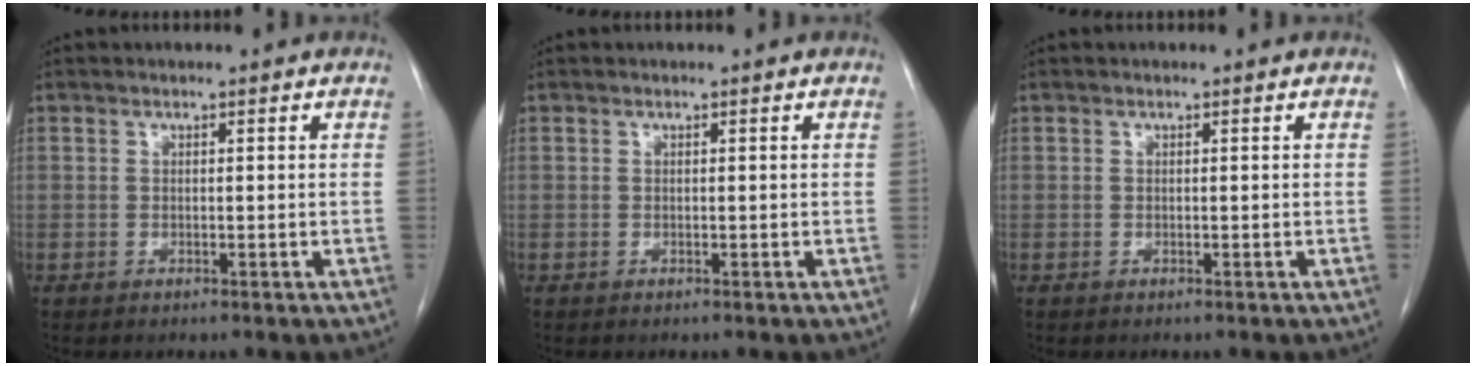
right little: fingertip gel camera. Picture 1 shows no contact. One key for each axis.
{"total": 0.0}
{"total": 0.0}